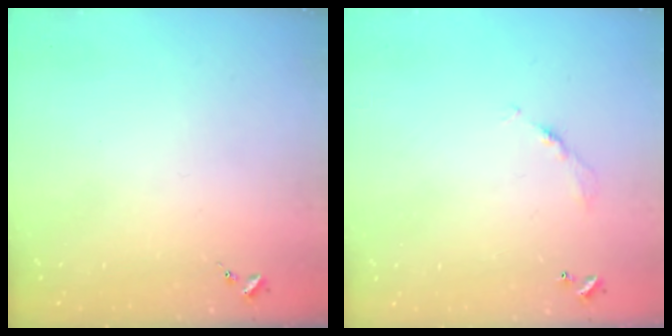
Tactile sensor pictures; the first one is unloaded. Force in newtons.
{"total": 4.4, "press": 4.3, "slide": 0.2}